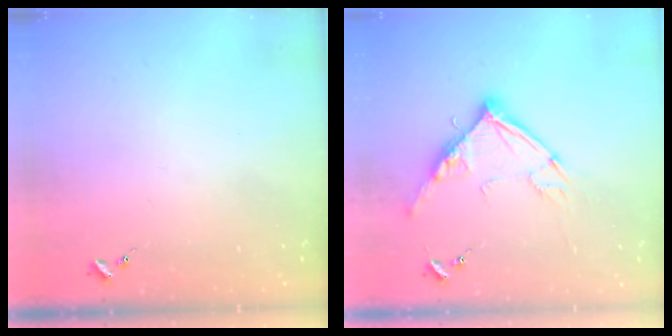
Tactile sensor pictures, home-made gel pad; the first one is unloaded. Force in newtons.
{"total": 12.9, "press": 12.8, "slide": 1.3}